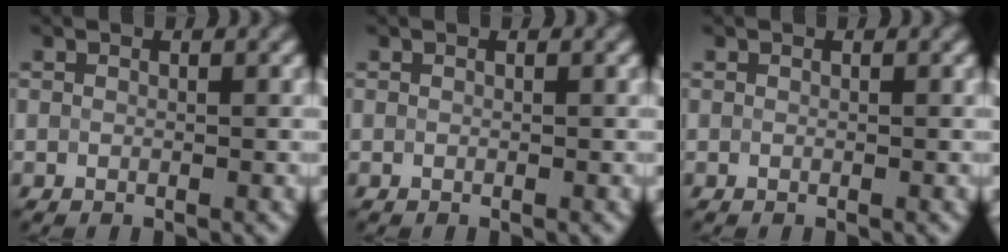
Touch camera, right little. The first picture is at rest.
{"total": 0.0}
{"total": 0.0}